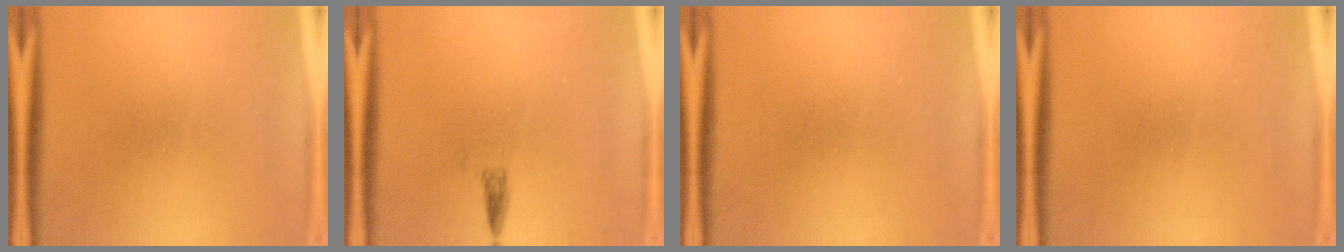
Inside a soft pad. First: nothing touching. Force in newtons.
{"total": 1.2}
{"total": 0.0}
{"total": 0.0}